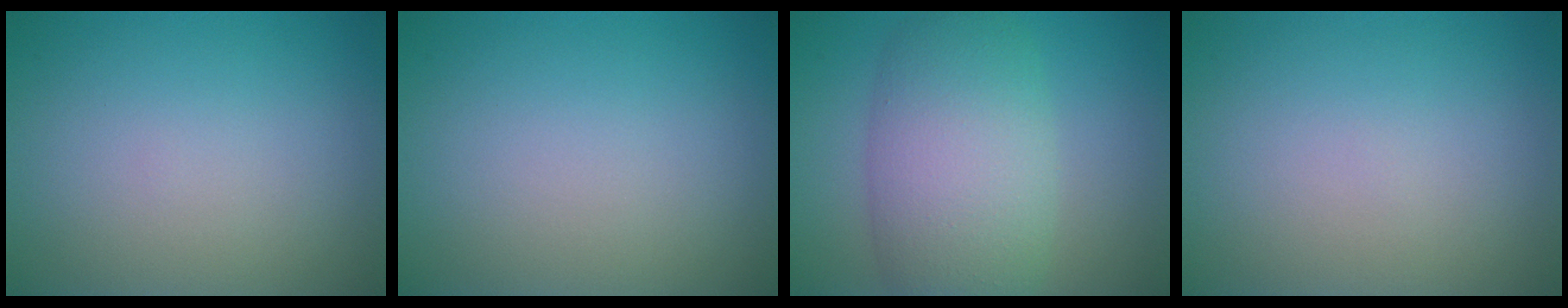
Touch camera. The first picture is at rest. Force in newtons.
{"total": 0.0}
{"total": 7.9, "press": 7.9, "slide": 0.4}
{"total": 0.0}